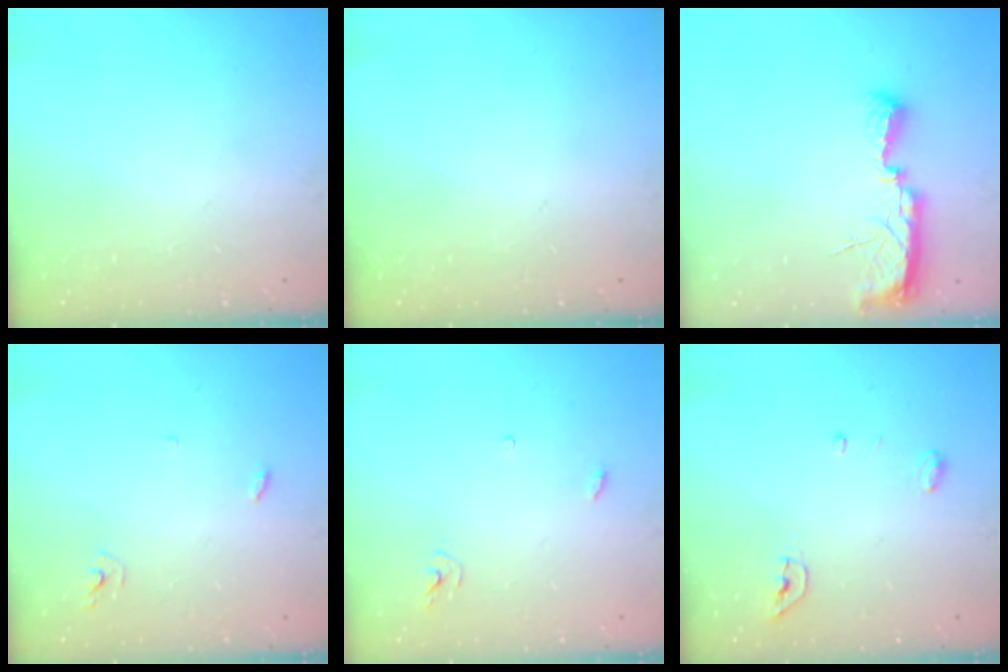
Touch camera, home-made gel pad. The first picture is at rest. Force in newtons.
{"total": 0.0}
{"total": 10.0, "press": 8.9, "slide": 4.5}
{"total": 2.9, "press": 2.9, "slide": 0.2}
{"total": 3.0, "press": 3.0, "slide": 0.2}
{"total": 4.4, "press": 4.3, "slide": 0.8}